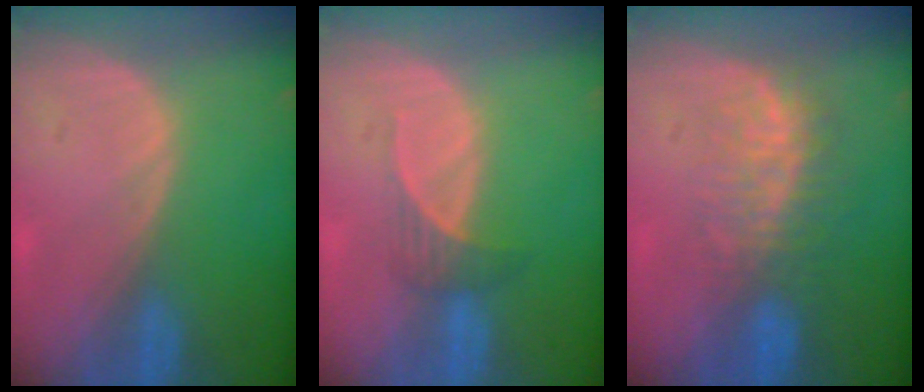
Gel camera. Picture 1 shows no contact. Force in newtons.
{"total": 2.5, "press": 2.3, "slide": 0.9}
{"total": 7.6, "press": 7.1, "slide": 2.8}